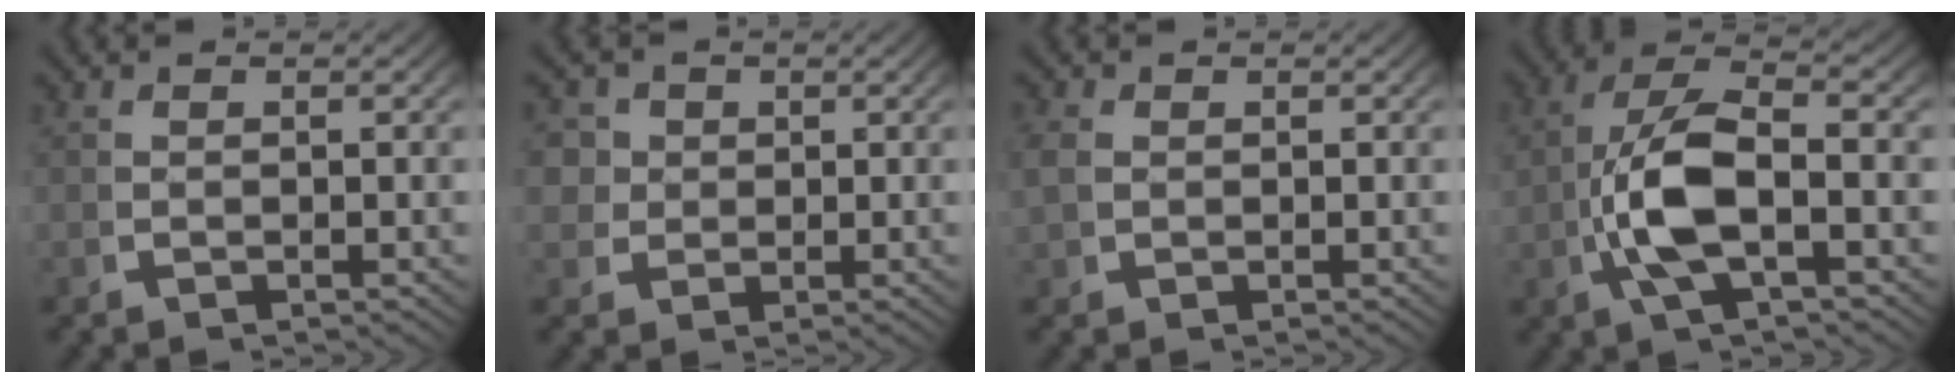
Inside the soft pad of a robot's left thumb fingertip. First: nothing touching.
{"total": 5.1, "force": [1.3, 4.6, 2.0], "torque": [-0.054, -0.013, 0.025]}
{"total": 1.8, "force": [0.4, 1.6, 0.7], "torque": [-0.030, -0.009, 0.011]}
{"total": 8.9, "force": [0.0, 4.6, 7.6], "torque": [-0.177, -0.022, 0.008]}